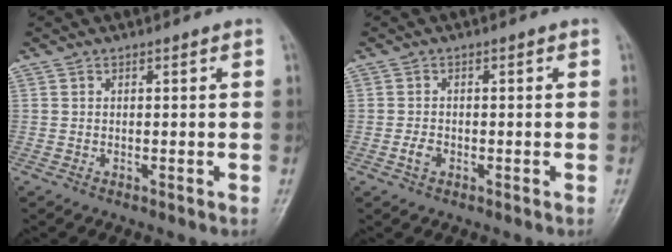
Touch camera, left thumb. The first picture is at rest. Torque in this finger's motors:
{"motor_torque": [-0.25, 0.59, 0.42, 0.12, -0.02]}